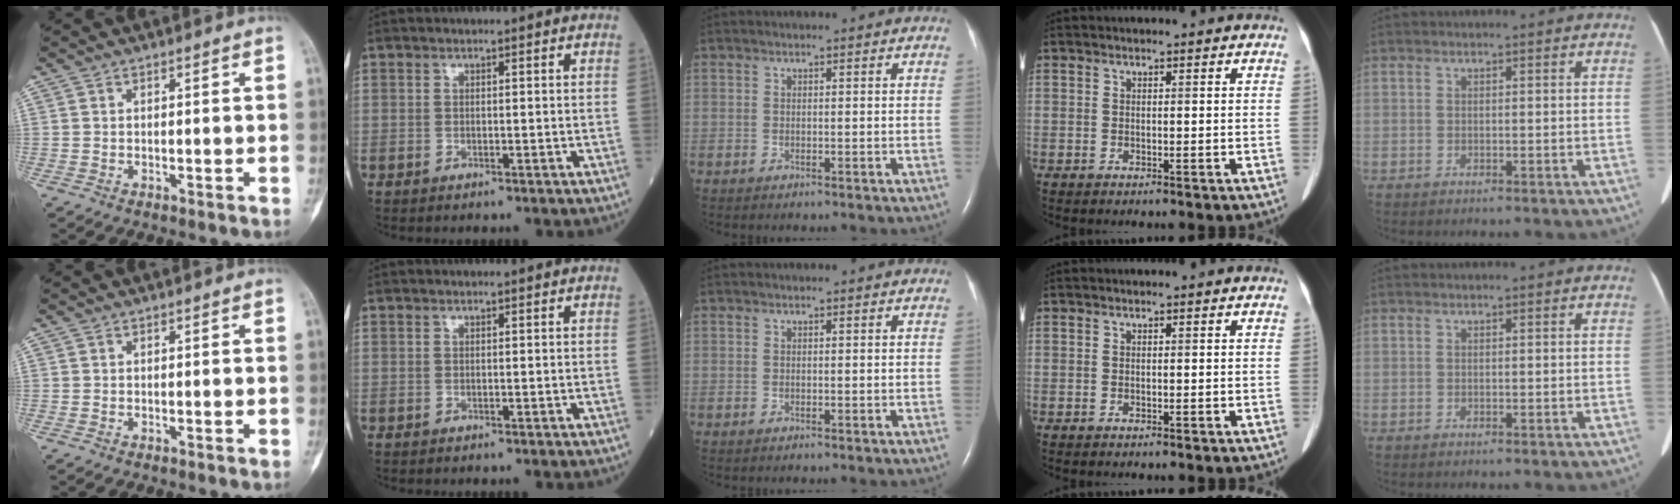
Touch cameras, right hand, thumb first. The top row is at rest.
{}